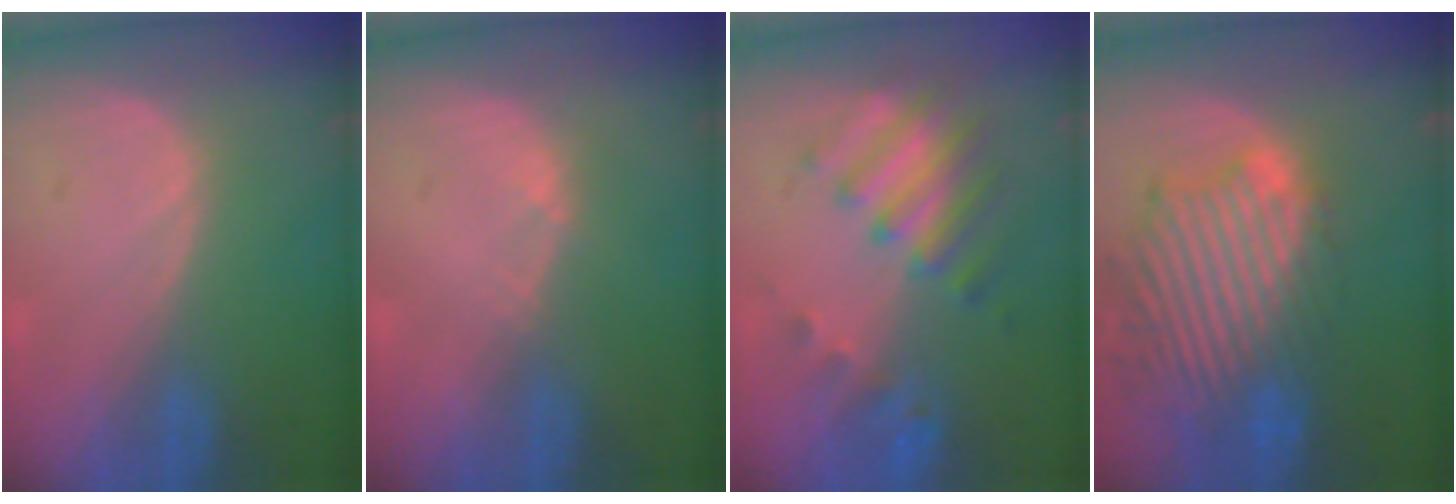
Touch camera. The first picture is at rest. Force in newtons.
{"total": 0.6, "press": 0.5, "slide": 0.2}
{"total": 7.2, "press": 7.1, "slide": 1.4}
{"total": 13.7, "press": 11.7, "slide": 7.2}